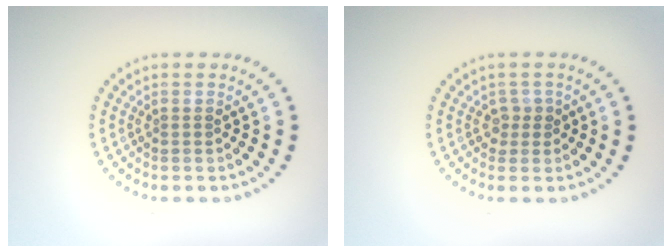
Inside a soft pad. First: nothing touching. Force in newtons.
{"total": 1.3, "press": 1.0, "slide": 0.9}